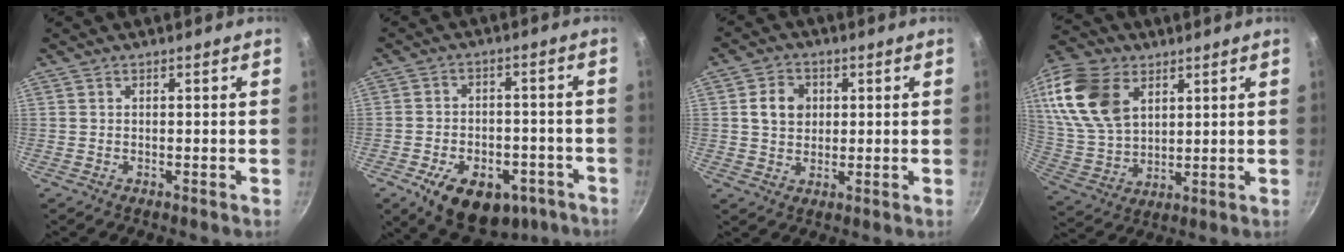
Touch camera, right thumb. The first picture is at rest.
{"total": 16.9, "force": [-8.2, 10.7, 10.1], "torque": [-0.129, 0.034, -0.107]}
{"total": 6.3, "force": [1.2, 5.2, 3.4], "torque": [-0.037, 0.005, 0.017]}
{"total": 19.2, "force": [7.9, 12.5, 12.2], "torque": [-0.234, -0.020, 0.161]}